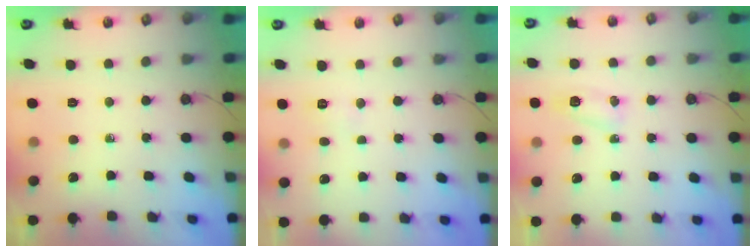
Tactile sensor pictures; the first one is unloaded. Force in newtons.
{"total": 3.2, "press": 3.1, "slide": 0.7}
{"total": 10.9, "press": 6.2, "slide": 9.0}